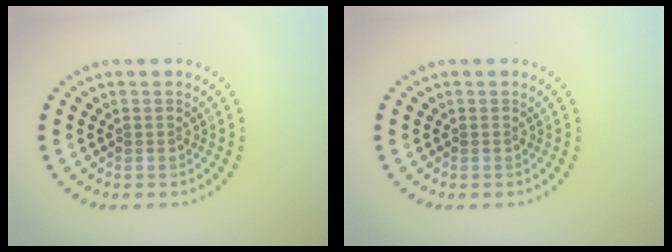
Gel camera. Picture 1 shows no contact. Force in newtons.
{"total": 0.0}